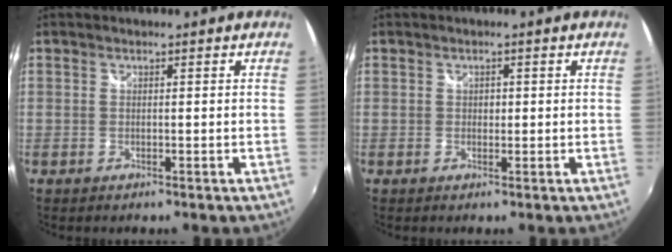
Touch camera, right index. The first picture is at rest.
{"total": 0.9, "force": [0.0, 0.9, 0.3], "torque": [-0.002, 0.000, -0.002]}